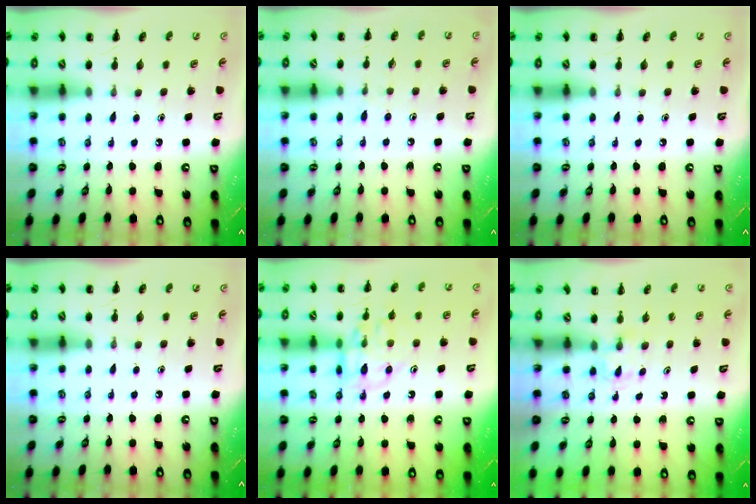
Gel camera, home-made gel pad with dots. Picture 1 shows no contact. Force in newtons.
{"total": 5.4, "press": 4.9, "slide": 2.3}
{"total": 0.0}
{"total": 0.0}
{"total": 13.3, "press": 13.2, "slide": 1.0}
{"total": 2.4, "press": 2.3, "slide": 0.9}